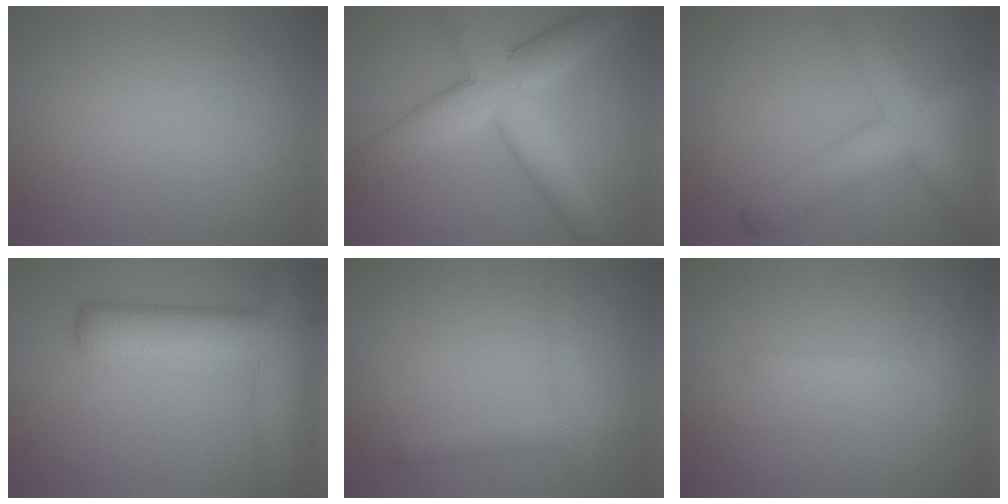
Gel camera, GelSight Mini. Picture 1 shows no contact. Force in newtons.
{"total": 8.6, "press": 8.5, "slide": 0.4}
{"total": 7.0, "press": 7.0, "slide": 0.3}
{"total": 9.3, "press": 9.2, "slide": 0.5}
{"total": 2.2, "press": 2.2, "slide": 0.0}
{"total": 1.2, "press": 1.2, "slide": 0.1}